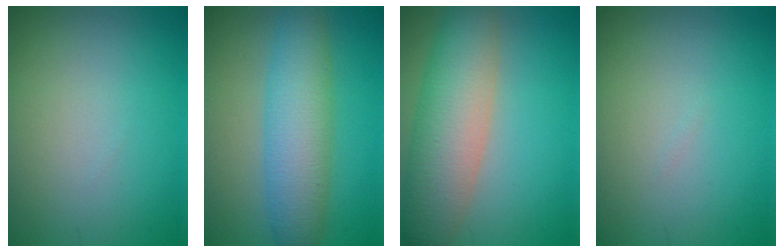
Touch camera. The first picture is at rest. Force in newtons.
{"total": 6.4, "press": 6.4, "slide": 0.1}
{"total": 8.0, "press": 8.0, "slide": 0.4}
{"total": 0.0}